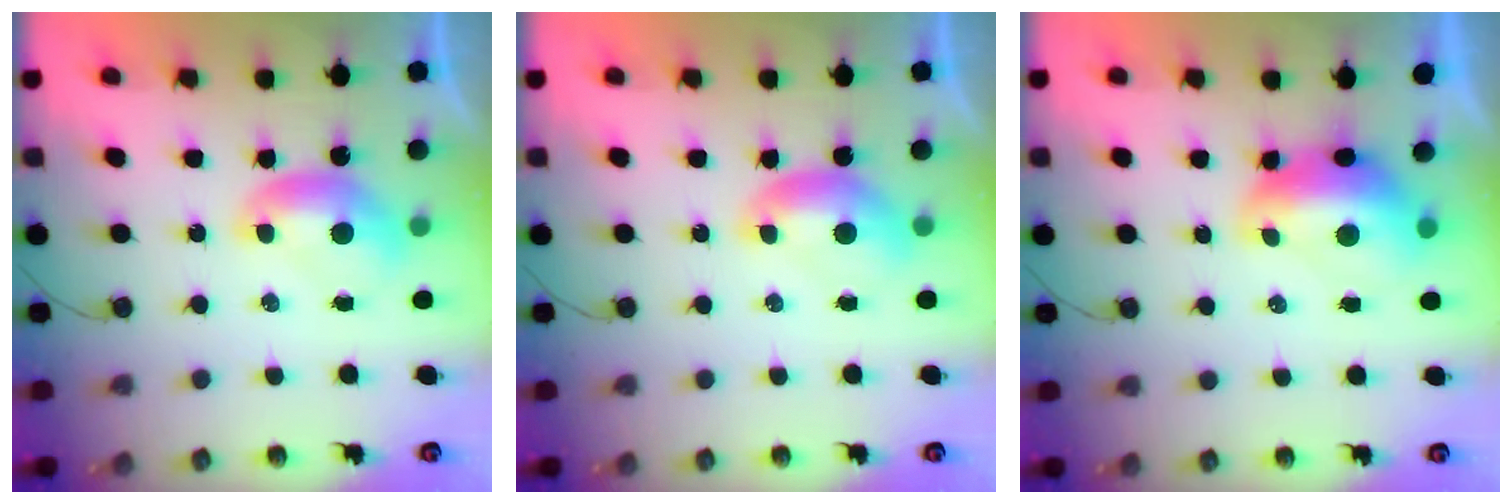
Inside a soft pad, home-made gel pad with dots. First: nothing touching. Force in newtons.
{"total": 0.0}
{"total": 2.9, "press": 2.8, "slide": 0.7}